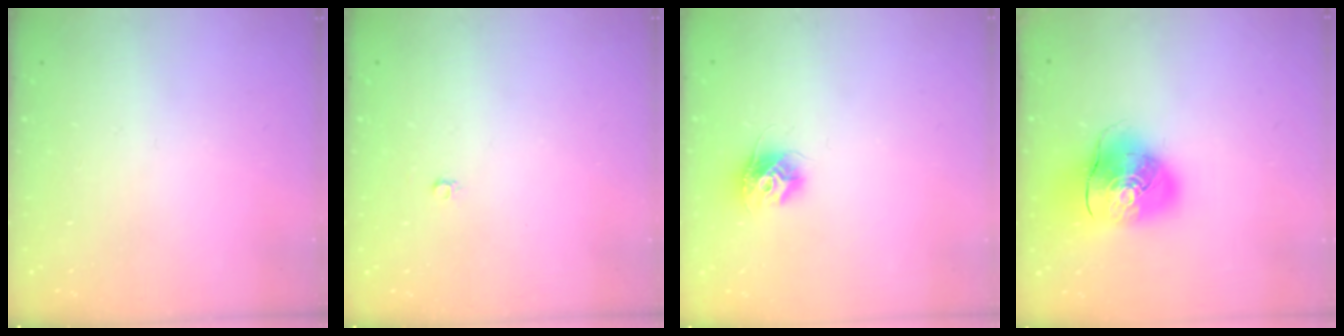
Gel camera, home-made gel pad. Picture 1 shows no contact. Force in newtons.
{"total": 2.2, "press": 2.2, "slide": 0.2}
{"total": 9.5, "press": 9.5, "slide": 0.2}
{"total": 12.5, "press": 12.3, "slide": 2.1}